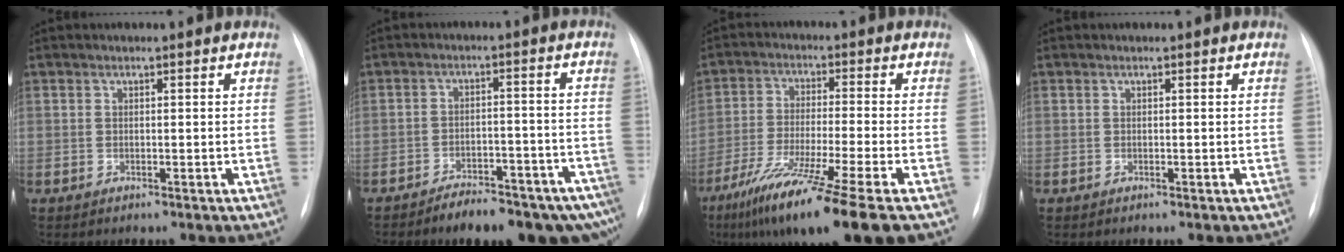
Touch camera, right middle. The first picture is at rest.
{"total": 13.9, "force": [-11.2, 4.5, 6.9], "torque": [-0.040, 0.034, -0.146]}
{"total": 15.2, "force": [-9.5, -0.8, 11.8], "torque": [-0.204, -0.053, -0.161]}
{"total": 0.0}